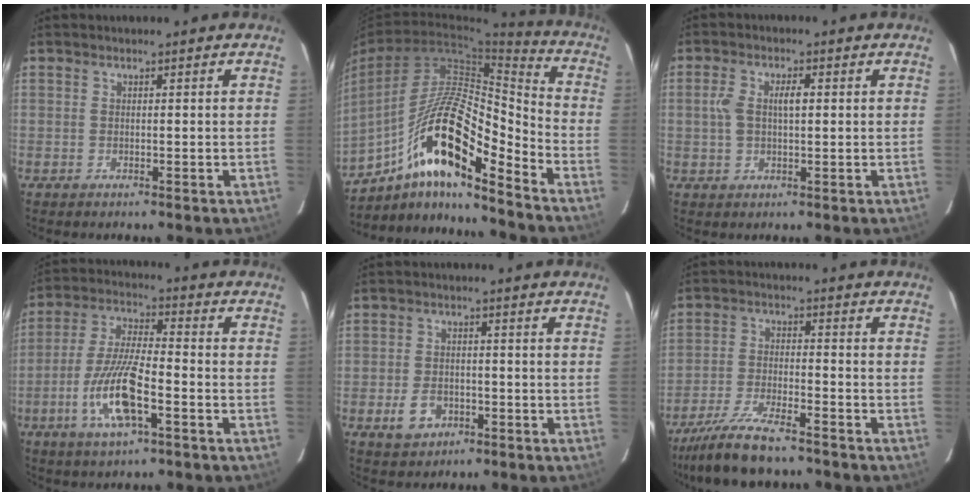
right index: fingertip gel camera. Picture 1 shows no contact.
{"total": 17.9, "force": [-10.6, 3.3, 14.0], "torque": [-0.267, 0.016, -0.184]}
{"total": 4.8, "force": [0.7, 1.9, 4.3], "torque": [-0.095, 0.014, 0.015]}
{"total": 11.6, "force": [-4.4, 2.3, 10.5], "torque": [-0.216, -0.005, -0.081]}
{"total": 4.6, "force": [-1.9, 3.4, 2.4], "torque": [-0.048, 0.001, -0.026]}
{"total": 10.6, "force": [-8.9, 1.3, 5.7], "torque": [-0.104, -0.029, -0.155]}